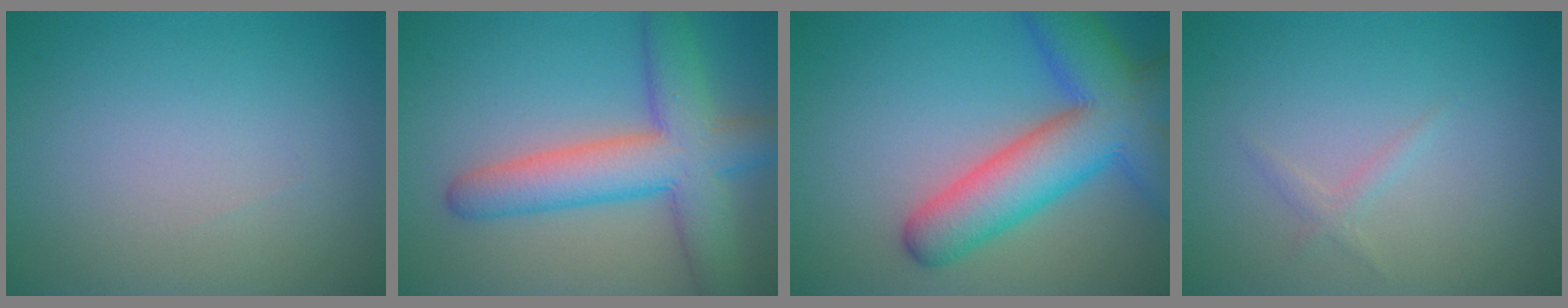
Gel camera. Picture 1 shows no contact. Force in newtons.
{"total": 7.9, "press": 7.9, "slide": 0.4}
{"total": 9.9, "press": 9.9, "slide": 0.4}
{"total": 0.9, "press": 0.9, "slide": 0.1}